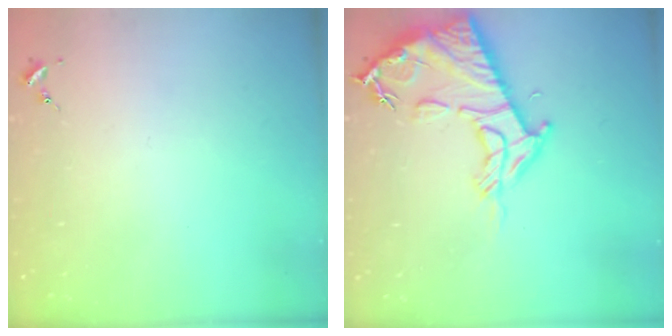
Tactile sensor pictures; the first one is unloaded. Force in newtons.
{"total": 15.5, "press": 15.5, "slide": 1.2}